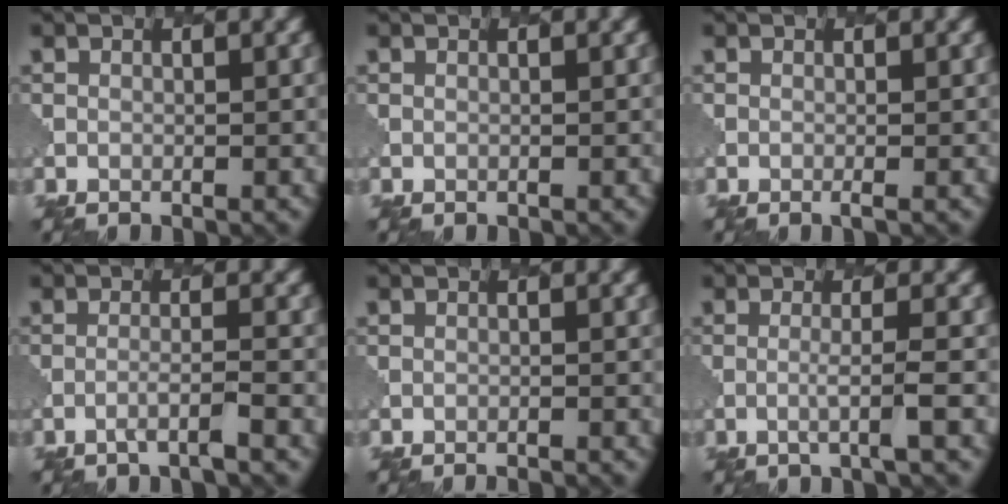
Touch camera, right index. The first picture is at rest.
{"total": 0.0}
{"total": 0.6, "force": [-0.2, 0.1, 0.6], "torque": [-0.007, -0.002, -0.003]}
{"total": 1.7, "force": [-1.1, 0.1, 1.3], "torque": [-0.012, 0.006, -0.031]}
{"total": 1.3, "force": [-1.2, 0.2, 0.4], "torque": [0.011, -0.001, -0.020]}
{"total": 1.9, "force": [-0.6, 0.1, 1.9], "torque": [-0.027, 0.002, -0.021]}